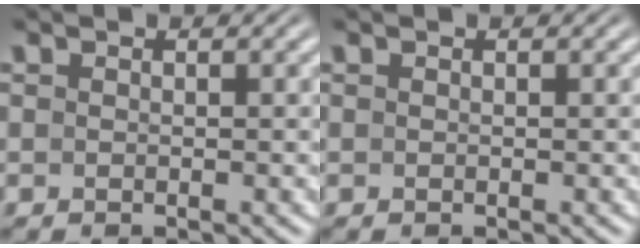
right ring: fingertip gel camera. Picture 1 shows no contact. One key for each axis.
{"total": 0.0}